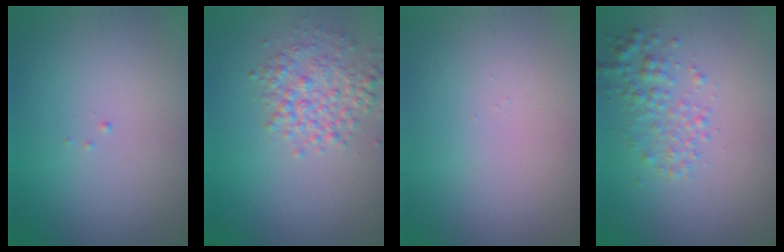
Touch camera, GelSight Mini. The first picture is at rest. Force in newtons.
{"total": 3.3, "press": 3.3, "slide": 0.1}
{"total": 0.0}
{"total": 2.5, "press": 2.5, "slide": 0.1}